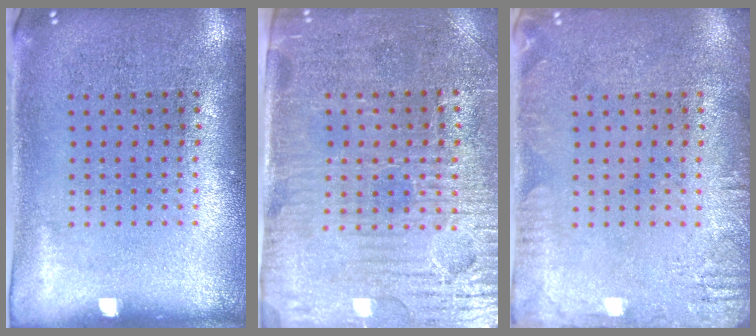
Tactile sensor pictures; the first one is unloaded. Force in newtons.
{"total": 3.8, "press": 3.6, "slide": 1.4}
{"total": 2.2, "press": 2.2, "slide": 0.3}